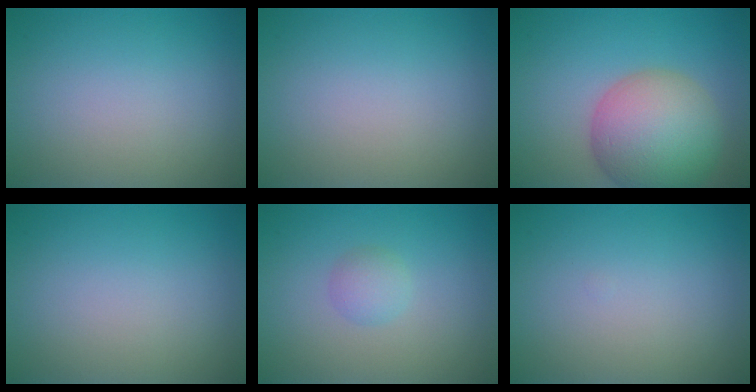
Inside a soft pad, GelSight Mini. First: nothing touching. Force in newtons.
{"total": 0.0}
{"total": 9.0, "press": 9.0, "slide": 0.5}
{"total": 0.0}
{"total": 1.5, "press": 1.5, "slide": 0.1}
{"total": 0.0}